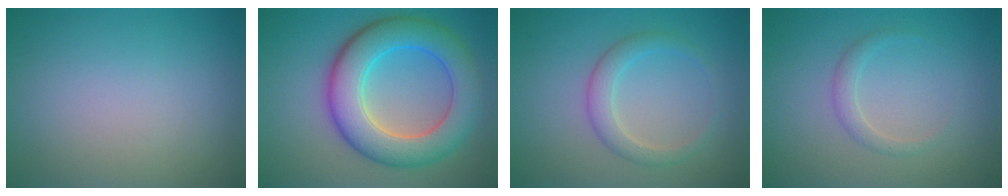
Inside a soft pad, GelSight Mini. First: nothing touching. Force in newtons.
{"total": 8.7, "press": 8.7, "slide": 0.1}
{"total": 2.4, "press": 2.4, "slide": 0.1}
{"total": 1.4, "press": 1.4, "slide": 0.1}